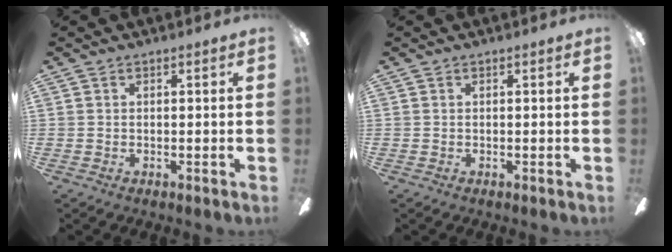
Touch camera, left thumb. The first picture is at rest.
{"total": 0.0}